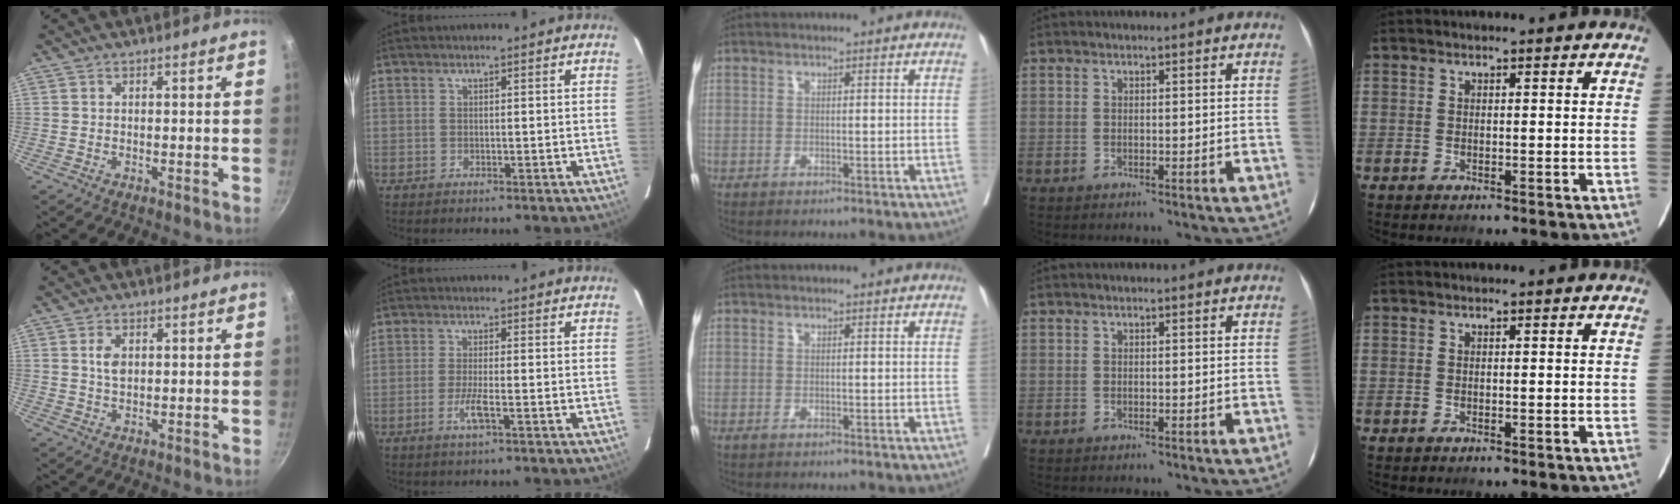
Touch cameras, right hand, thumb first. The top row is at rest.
{"thumb": {"total": 3.1, "force": [0.6, 1.9, 2.3], "torque": [-0.037, -0.003, 0.012]}, "index": {"total": 3.2, "force": [-1.3, 0.1, 2.9], "torque": [-0.061, -0.005, -0.026]}}